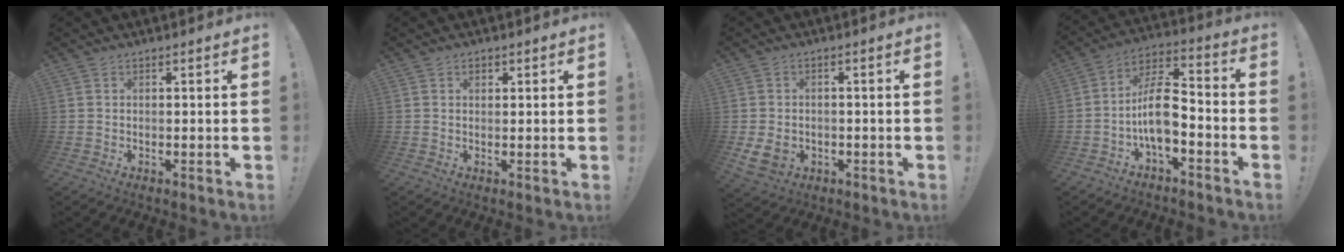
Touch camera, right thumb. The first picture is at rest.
{"total": 1.3, "force": [0.7, 0.8, 0.7], "torque": [-0.001, -0.003, 0.008]}
{"total": 6.8, "force": [-1.5, 5.2, 4.2], "torque": [-0.082, -0.002, -0.024]}
{"total": 12.1, "force": [-3.8, 5.9, 9.8], "torque": [-0.178, 0.024, -0.066]}